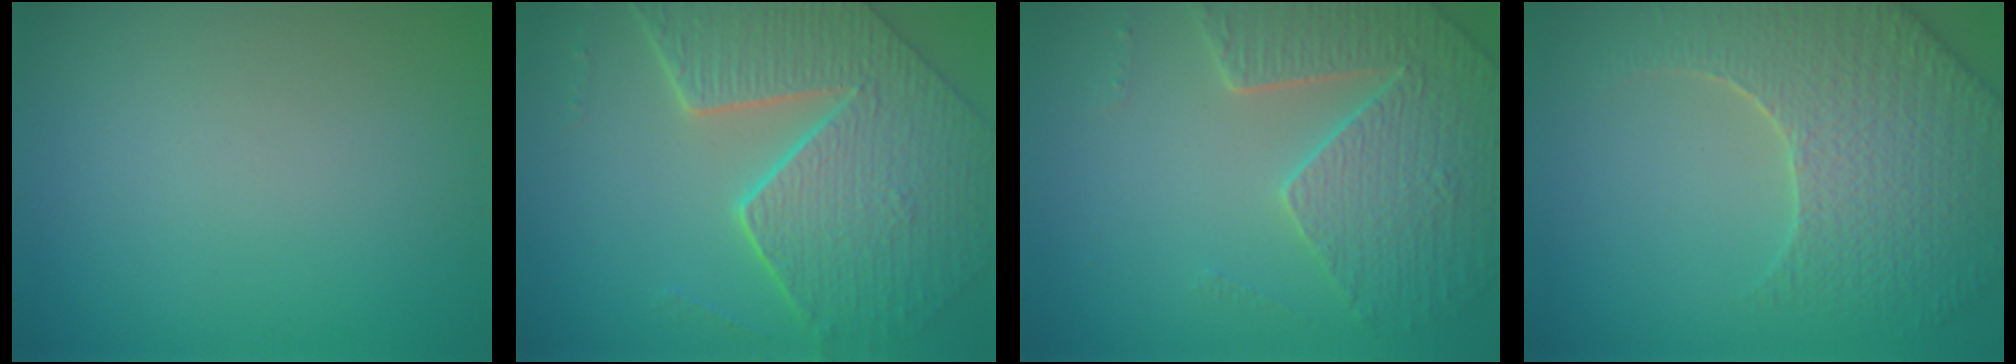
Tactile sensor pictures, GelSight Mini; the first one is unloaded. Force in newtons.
{"total": 9.1, "press": 6.5, "slide": 6.3}
{"total": 5.2, "press": 4.6, "slide": 2.5}
{"total": 6.8, "press": 5.4, "slide": 4.1}